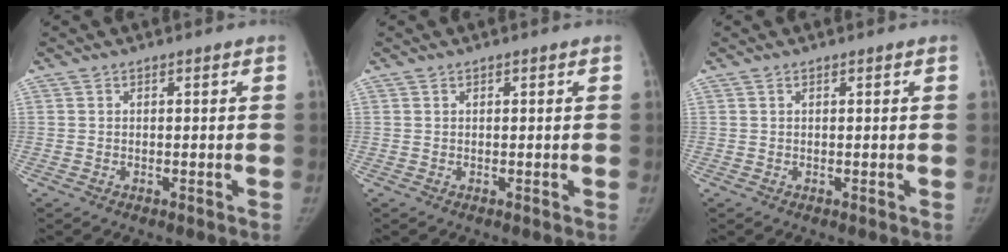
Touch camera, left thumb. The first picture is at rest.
{"total": 0.0}
{"total": 0.0}